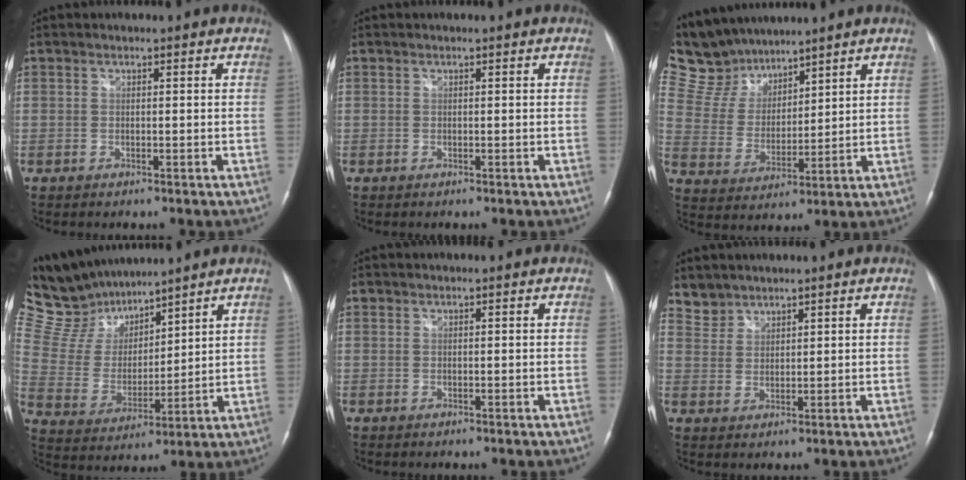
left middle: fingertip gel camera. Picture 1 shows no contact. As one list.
[{"total": 0.0}, {"total": 10.5, "force": [9.7, 3.8, 1.5], "torque": [-0.051, 0.021, 0.201]}, {"total": 13.3, "force": [12.1, 3.8, 3.8], "torque": [-0.096, 0.018, 0.243]}, {"total": 0.0}, {"total": 3.2, "force": [2.8, 1.3, -0.6], "torque": [0.018, 0.009, 0.057]}]